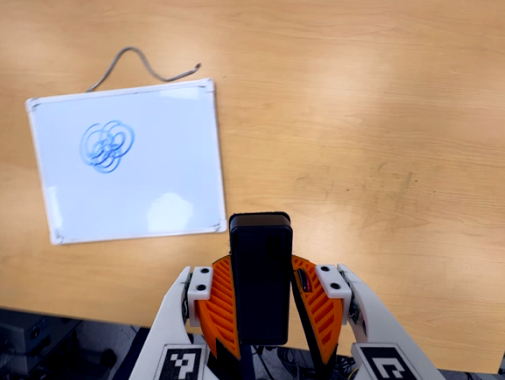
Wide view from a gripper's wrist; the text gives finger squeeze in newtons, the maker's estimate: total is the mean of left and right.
{"total": 6.0, "left": 5.3, "right": 6.6}